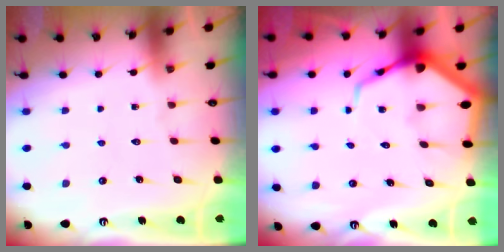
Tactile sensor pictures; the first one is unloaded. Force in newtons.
{"total": 8.7, "press": 8.6, "slide": 1.0}